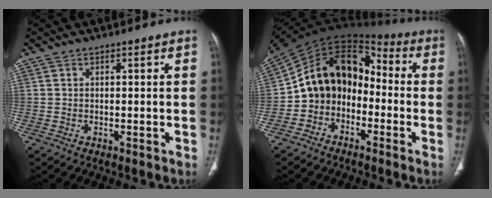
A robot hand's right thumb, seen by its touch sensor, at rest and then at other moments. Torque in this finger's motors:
{"motor_torque": [2.18, 2.19, 0.87, -0.77, 0.18]}